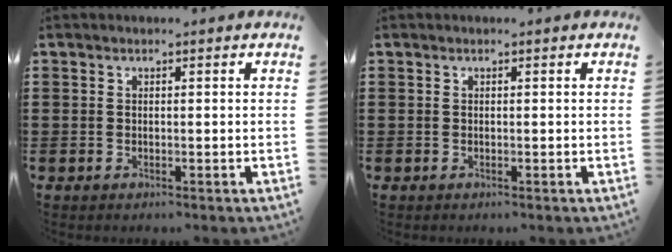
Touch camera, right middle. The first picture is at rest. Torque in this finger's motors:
{"motor_torque": [-2.14, 0.00, 0.07, -0.01]}